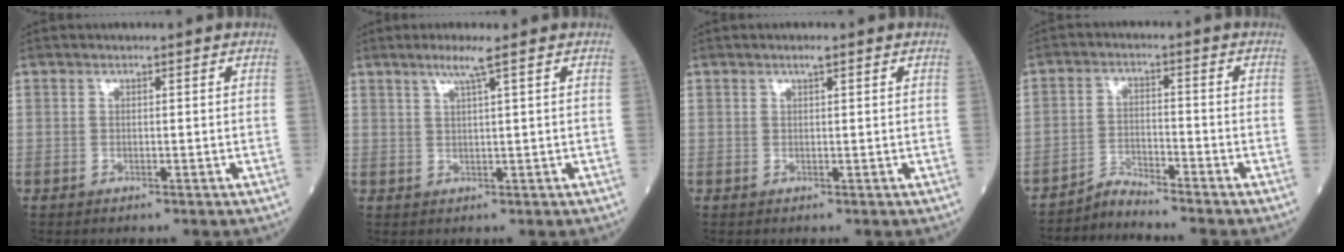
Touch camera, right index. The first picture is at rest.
{"total": 3.1, "force": [1.8, -0.7, 2.4], "torque": [-0.052, -0.001, 0.038]}
{"total": 0.9, "force": [0.6, 0.1, 0.7], "torque": [-0.013, -0.001, 0.010]}
{"total": 3.6, "force": [-3.5, -0.8, -0.5], "torque": [0.008, -0.014, -0.065]}